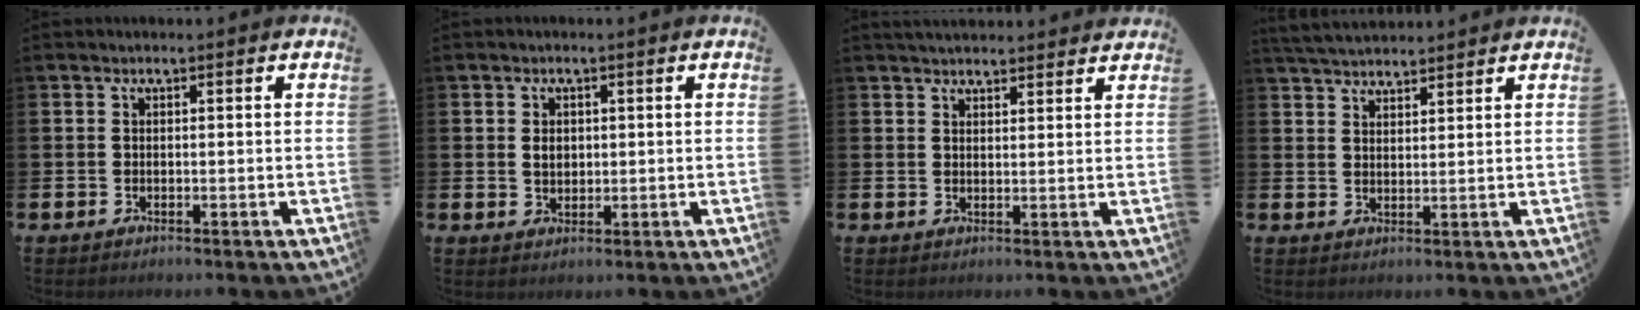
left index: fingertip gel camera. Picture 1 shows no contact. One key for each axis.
{"total": 2.0, "fx": 0.6, "fy": 1.5, "fz": 1.2, "tx": -0.007, "ty": 0.001, "tz": 0.007}
{"total": 3.1, "fx": 3.1, "fy": 0.6, "fz": 0.3, "tx": -0.012, "ty": -0.009, "tz": 0.056}
{"total": 4.1, "fx": 4.0, "fy": 0.5, "fz": 0.6, "tx": -0.032, "ty": -0.014, "tz": 0.075}